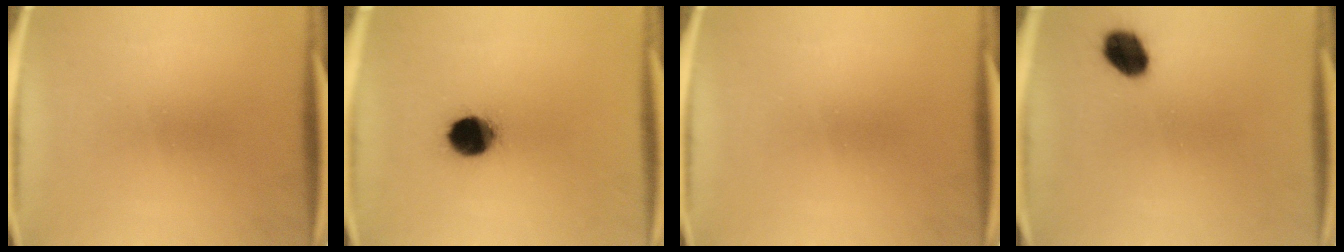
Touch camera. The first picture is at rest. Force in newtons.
{"total": 10.7}
{"total": 0.0}
{"total": 6.4}